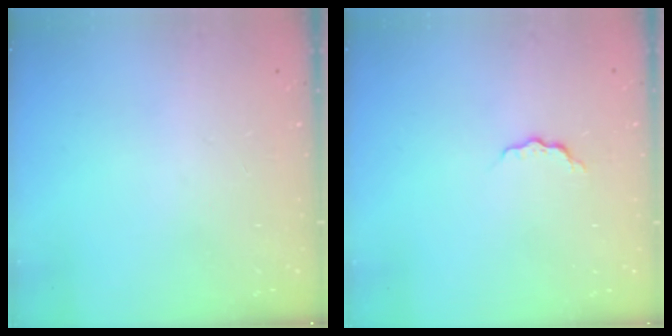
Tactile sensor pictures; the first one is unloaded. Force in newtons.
{"total": 3.7, "press": 3.7, "slide": 0.4}